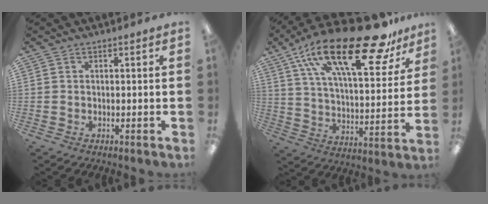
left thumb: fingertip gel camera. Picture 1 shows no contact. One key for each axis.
{"total": 28.7, "fx": 18.1, "fy": 10.0, "fz": 19.8, "tx": -0.324, "ty": -0.098, "tz": 0.300}